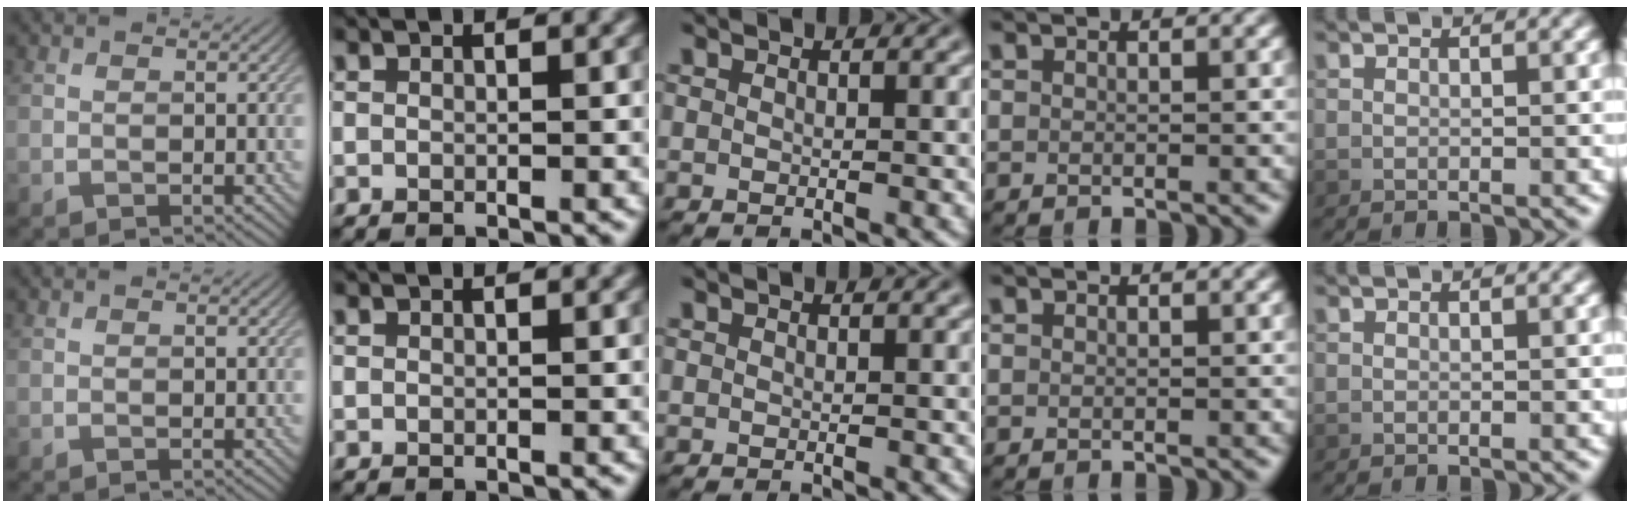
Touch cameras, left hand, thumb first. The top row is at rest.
{}